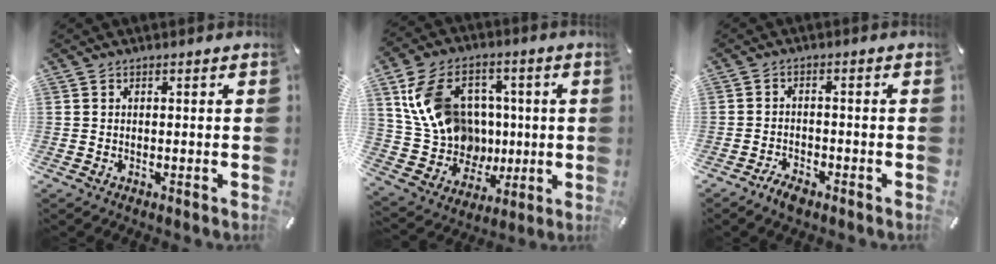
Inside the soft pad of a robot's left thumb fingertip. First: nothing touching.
{"total": 17.5, "force": [3.9, 14.7, 8.5], "torque": [-0.174, -0.005, 0.089]}
{"total": 3.2, "force": [-2.6, 1.4, 1.1], "torque": [-0.026, 0.013, -0.053]}